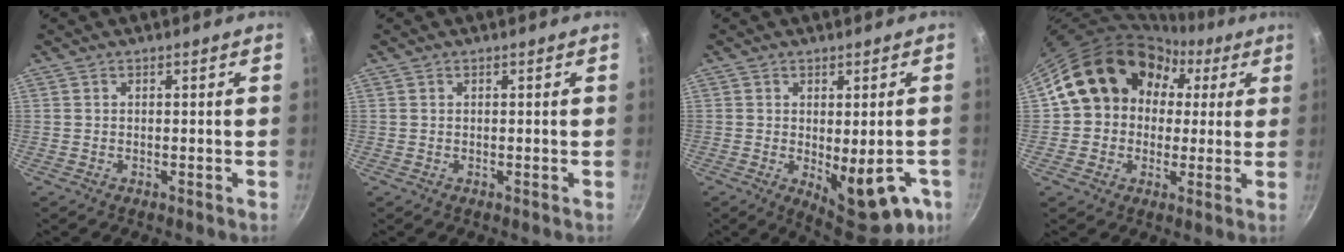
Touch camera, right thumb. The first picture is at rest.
{"total": 0.0}
{"total": 13.9, "force": [-3.7, 6.0, 12.0], "torque": [-0.129, -0.018, -0.033]}
{"total": 16.8, "force": [3.4, 14.3, 8.2], "torque": [-0.101, 0.043, 0.045]}